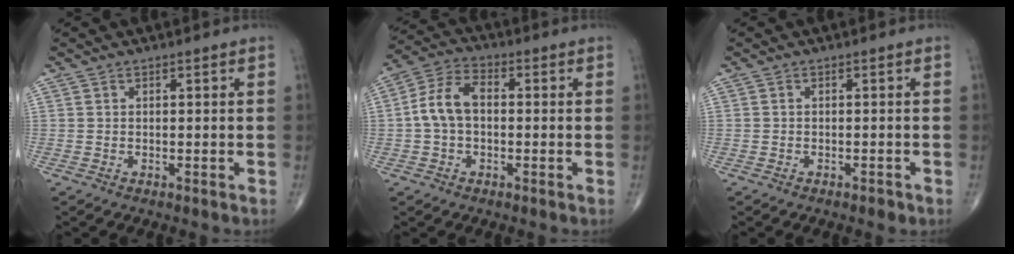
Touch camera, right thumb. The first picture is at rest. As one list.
[{"total": 8.1, "force": [-0.2, 5.2, 6.2], "torque": [-0.120, 0.028, -0.014]}, {"total": 1.0, "force": [-0.7, 0.5, 0.6], "torque": [-0.006, 0.001, -0.011]}]